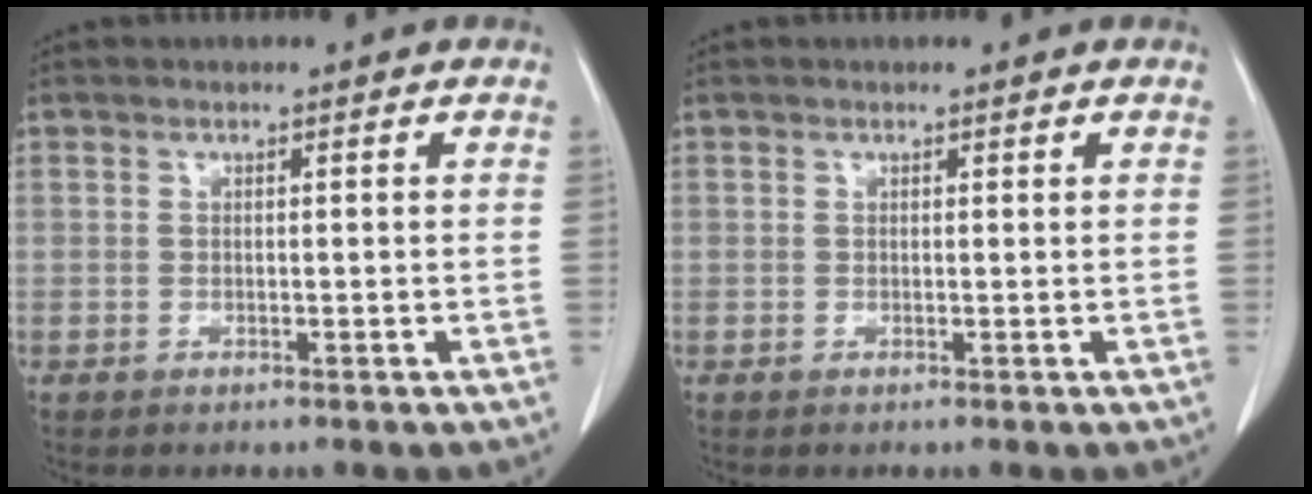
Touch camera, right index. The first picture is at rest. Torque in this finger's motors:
{"motor_torque": [-0.24, 0.28, -0.02, -0.01]}